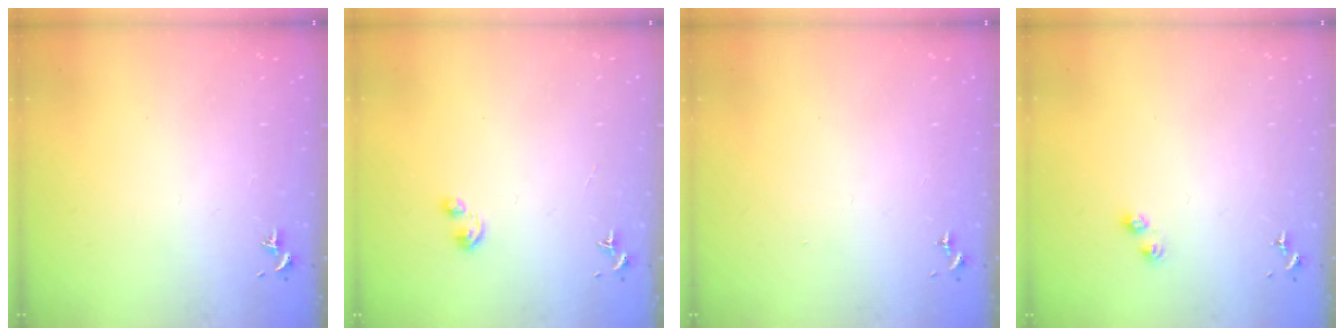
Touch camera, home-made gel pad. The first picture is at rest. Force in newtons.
{"total": 2.9, "press": 2.9, "slide": 0.5}
{"total": 0.0}
{"total": 3.7, "press": 3.7, "slide": 0.5}